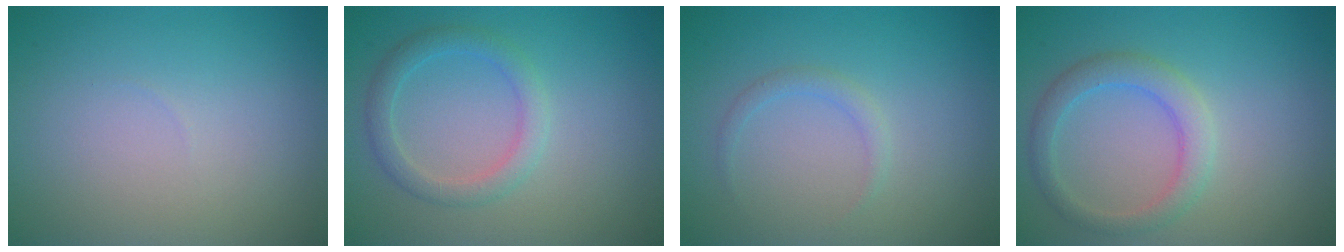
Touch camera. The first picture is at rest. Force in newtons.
{"total": 2.4, "press": 2.4, "slide": 0.1}
{"total": 1.0, "press": 1.0, "slide": 0.0}
{"total": 2.9, "press": 2.9, "slide": 0.1}